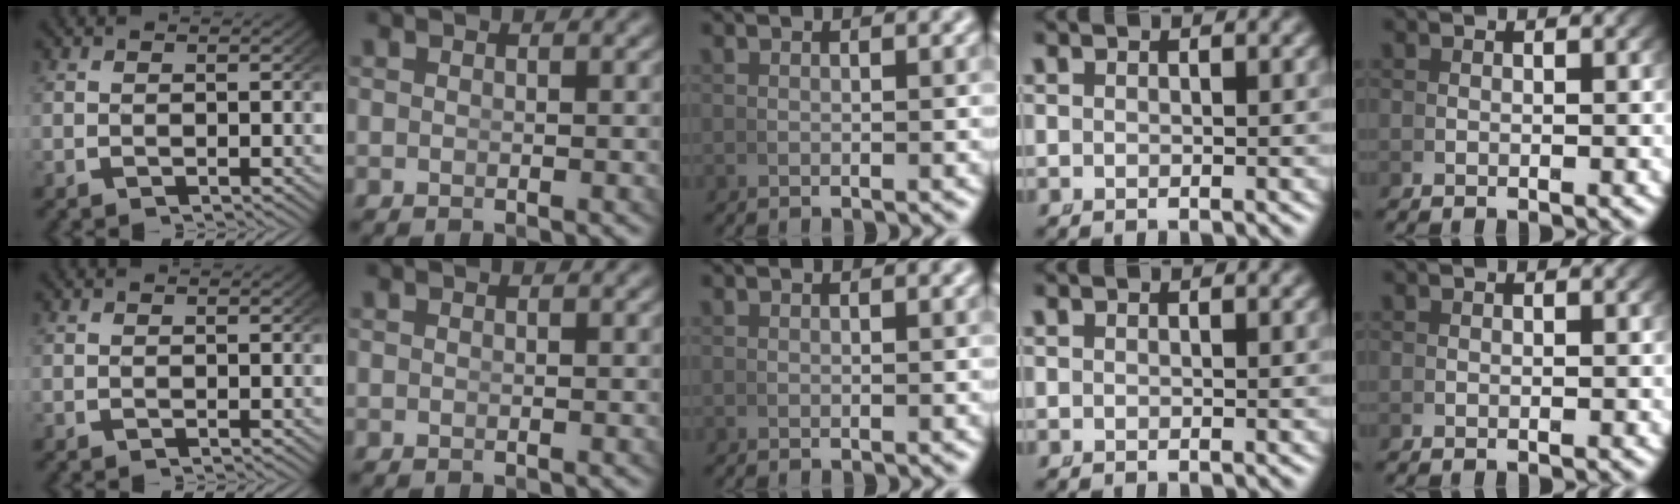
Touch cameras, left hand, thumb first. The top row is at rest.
{}